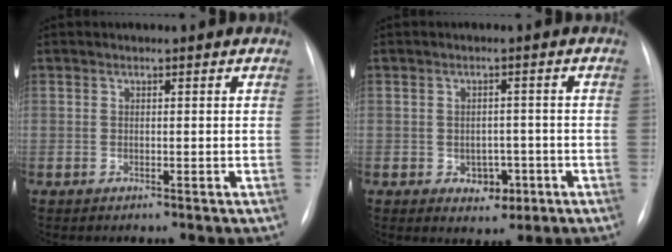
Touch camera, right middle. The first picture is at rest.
{"total": 3.6, "force": [-1.3, 2.7, 2.1], "torque": [-0.018, 0.010, -0.008]}